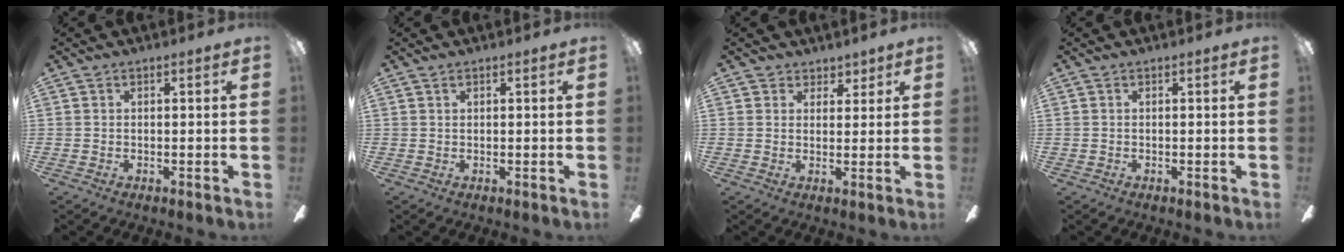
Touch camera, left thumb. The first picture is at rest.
{"total": 0.7, "force": [0.4, 0.4, 0.4], "torque": [-0.010, 0.004, 0.007]}
{"total": 3.8, "force": [2.7, 2.6, -0.3], "torque": [0.017, -0.012, 0.047]}
{"total": 0.0}